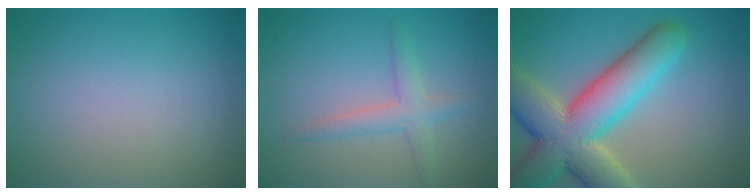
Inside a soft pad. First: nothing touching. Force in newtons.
{"total": 2.4, "press": 2.4, "slide": 0.1}
{"total": 11.1, "press": 11.1, "slide": 1.0}